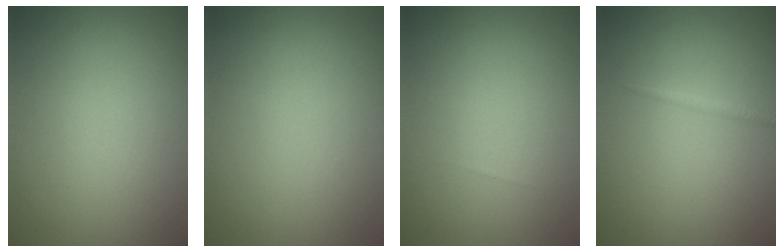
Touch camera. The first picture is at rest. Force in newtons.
{"total": 0.0}
{"total": 0.0}
{"total": 0.6, "press": 0.6, "slide": 0.0}